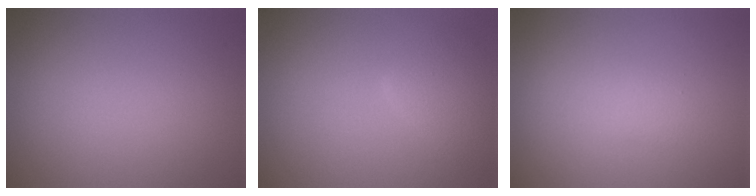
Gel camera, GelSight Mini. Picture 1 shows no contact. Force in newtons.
{"total": 2.6, "press": 2.6, "slide": 0.1}
{"total": 0.6, "press": 0.6, "slide": 0.1}